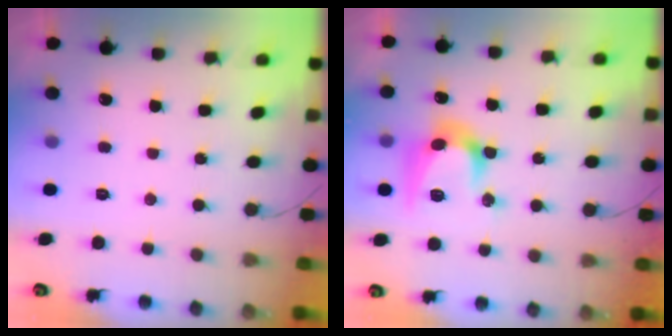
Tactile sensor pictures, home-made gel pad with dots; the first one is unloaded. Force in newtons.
{"total": 15.0, "press": 14.9, "slide": 0.8}